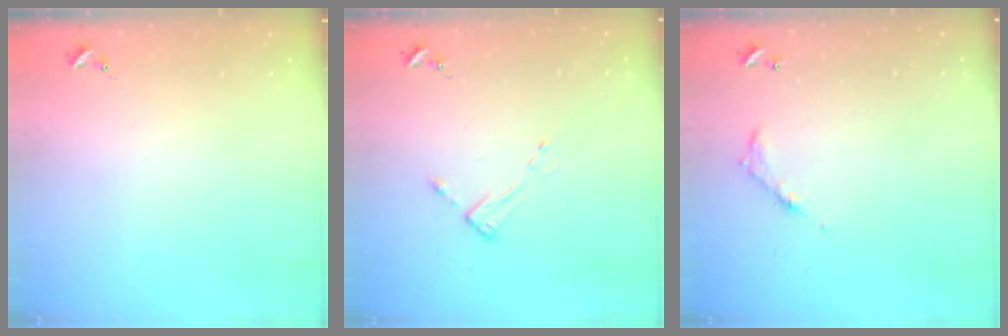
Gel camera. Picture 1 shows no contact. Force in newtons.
{"total": 2.6, "press": 2.6, "slide": 0.3}
{"total": 5.3, "press": 5.3, "slide": 0.4}